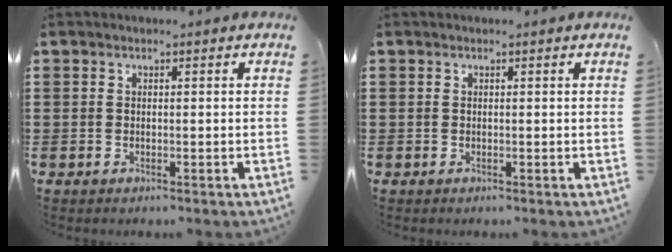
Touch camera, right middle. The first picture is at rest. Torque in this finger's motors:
{"motor_torque": [0.15, -0.07, -0.01, -0.01]}